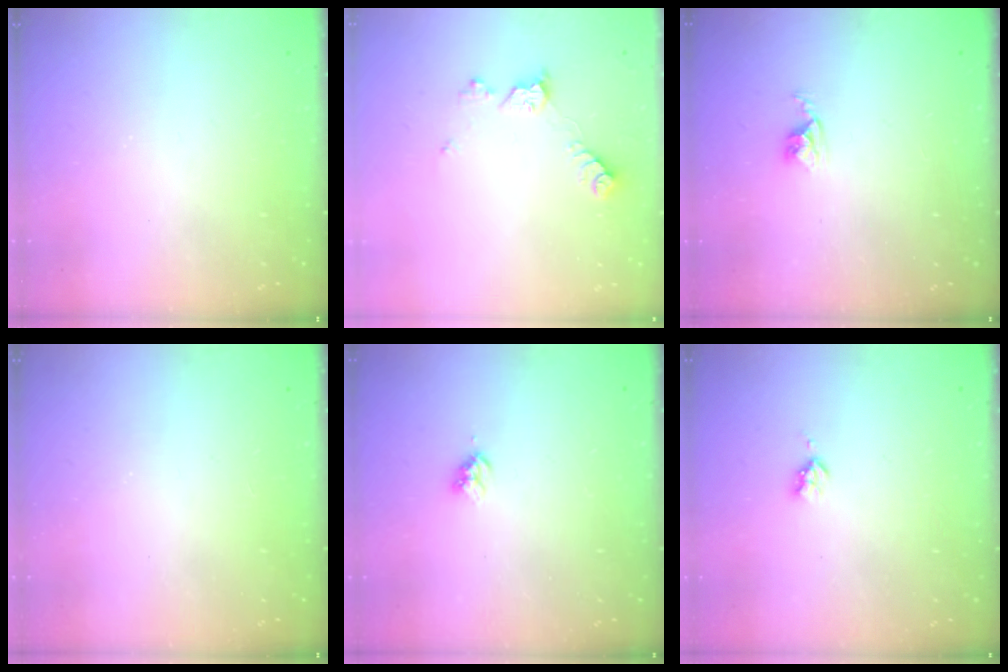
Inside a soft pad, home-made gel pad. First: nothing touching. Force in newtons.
{"total": 8.8, "press": 8.8, "slide": 0.4}
{"total": 2.5, "press": 2.5, "slide": 0.4}
{"total": 1.7, "press": 1.7, "slide": 0.2}
{"total": 3.1, "press": 3.1, "slide": 0.4}
{"total": 2.7, "press": 2.6, "slide": 0.5}